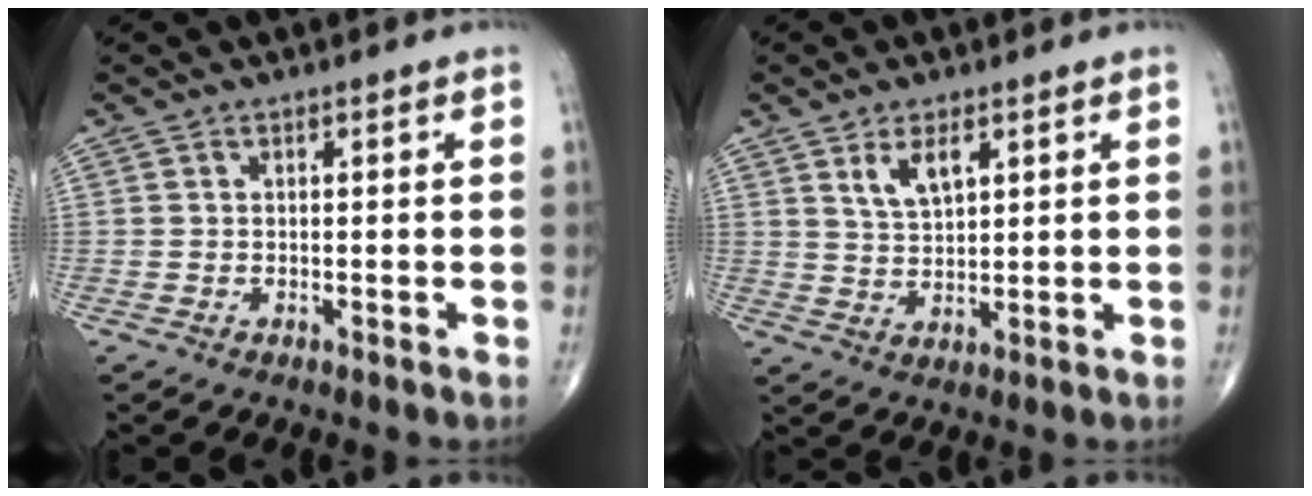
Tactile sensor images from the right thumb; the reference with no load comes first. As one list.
[{"total": 5.5, "force": [2.7, 2.6, 4.0], "torque": [-0.066, -0.016, 0.056]}]